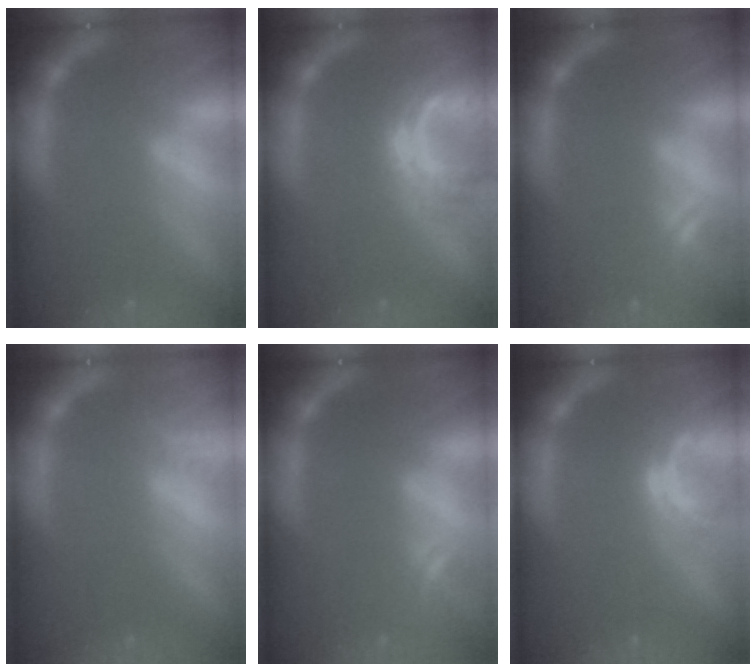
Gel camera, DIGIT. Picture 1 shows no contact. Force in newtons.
{"total": 4.0}
{"total": 1.9}
{"total": 1.5}
{"total": 1.5}
{"total": 2.0}